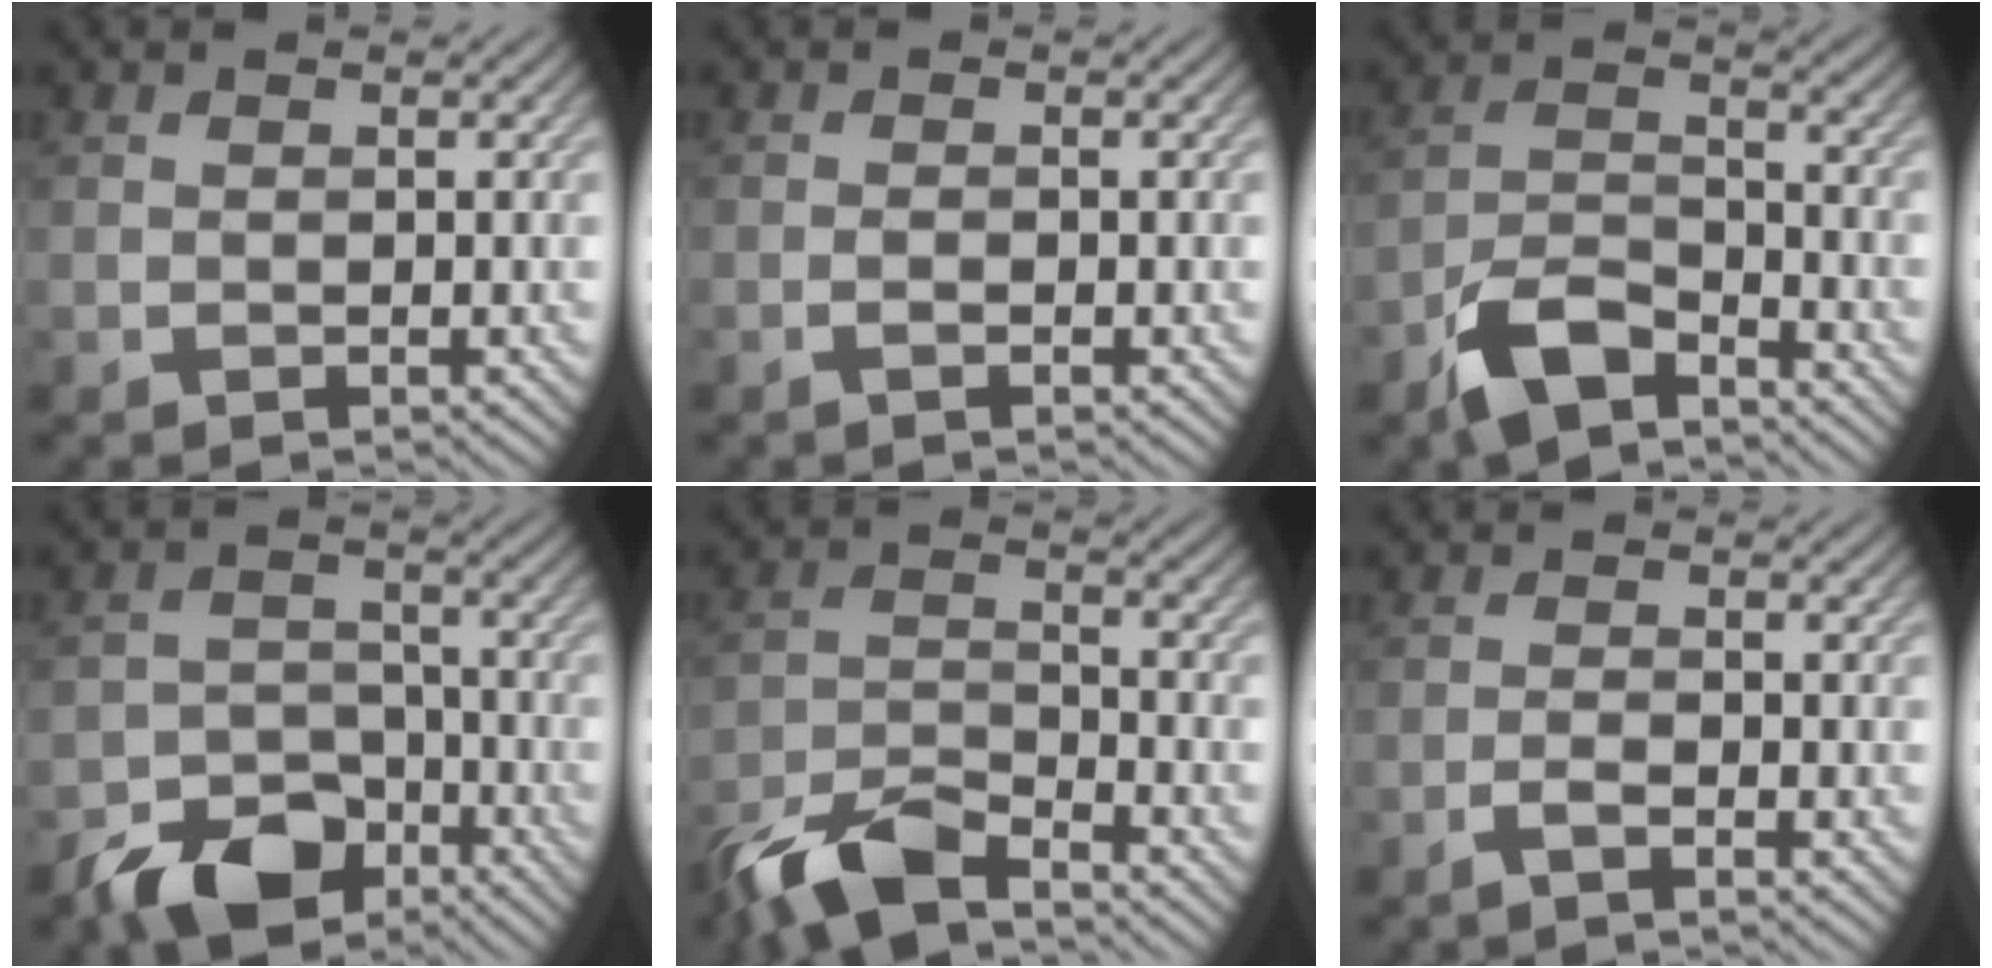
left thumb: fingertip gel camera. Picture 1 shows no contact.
{"total": 1.1, "force": [-0.6, 0.1, 0.9], "torque": [-0.018, 0.002, -0.014]}
{"total": 7.5, "force": [-5.6, 2.8, 4.1], "torque": [-0.085, -0.001, -0.123]}
{"total": 8.9, "force": [-6.2, 5.1, 3.9], "torque": [-0.072, -0.007, -0.118]}
{"total": 8.2, "force": [-6.7, 2.2, 4.2], "torque": [-0.088, -0.006, -0.141]}
{"total": 1.9, "force": [-1.4, 0.2, 1.3], "torque": [-0.025, 0.004, -0.035]}